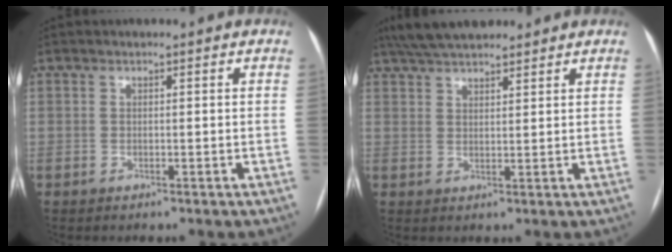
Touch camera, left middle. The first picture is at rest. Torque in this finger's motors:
{"motor_torque": [0.24, -0.27, 0.04, 0.00]}